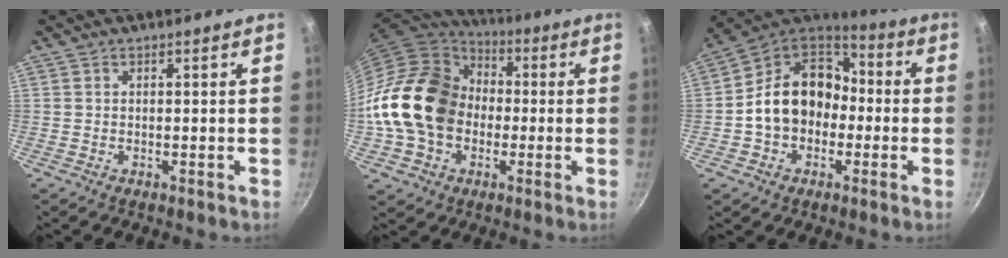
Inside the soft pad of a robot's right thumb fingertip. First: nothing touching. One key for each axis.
{"total": 20.4, "fx": -0.9, "fy": 16.2, "fz": 12.4, "tx": -0.204, "ty": 0.044, "tz": -0.018}
{"total": 16.5, "fx": -1.9, "fy": 13.1, "fz": 9.8, "tx": -0.135, "ty": 0.056, "tz": -0.043}